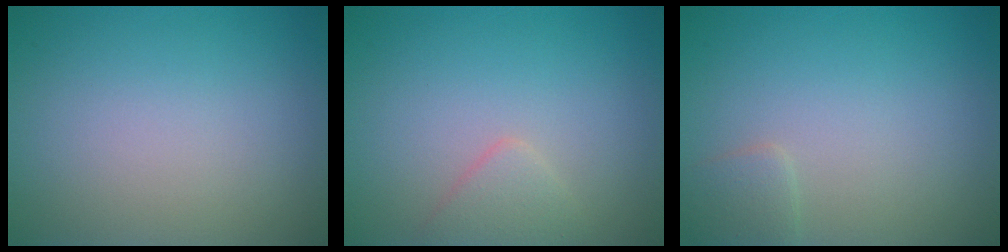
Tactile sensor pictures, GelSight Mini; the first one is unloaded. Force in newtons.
{"total": 1.7, "press": 1.6, "slide": 0.1}
{"total": 1.3, "press": 1.3, "slide": 0.1}